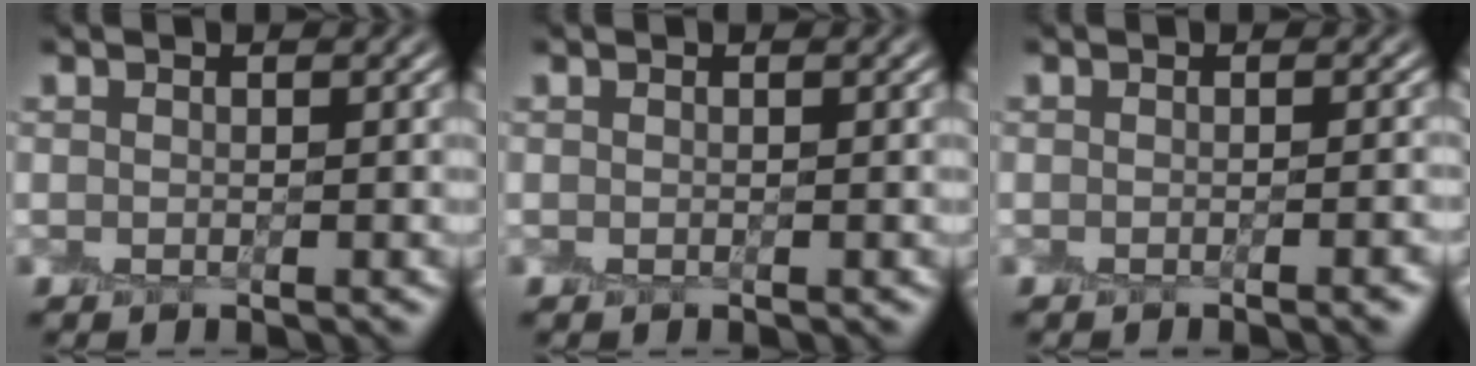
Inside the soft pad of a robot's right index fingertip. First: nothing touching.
{"total": 0.0}
{"total": 2.2, "force": [-1.0, 0.6, 1.8], "torque": [-0.011, 0.001, -0.012]}